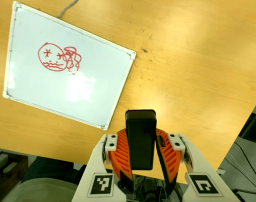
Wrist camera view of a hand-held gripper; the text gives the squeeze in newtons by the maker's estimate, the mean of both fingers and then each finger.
{"total": 9.8, "left": 8.0, "right": 11.6}